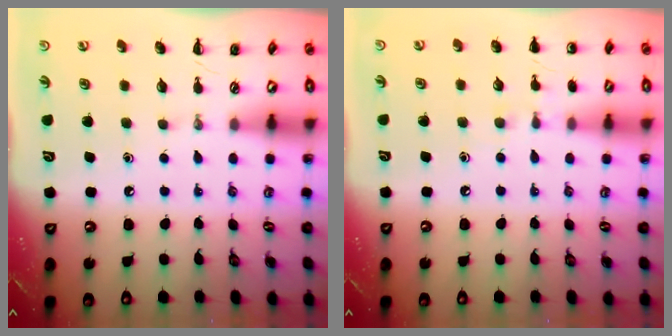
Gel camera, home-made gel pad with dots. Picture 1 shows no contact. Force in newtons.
{"total": 5.5, "press": 5.2, "slide": 1.7}